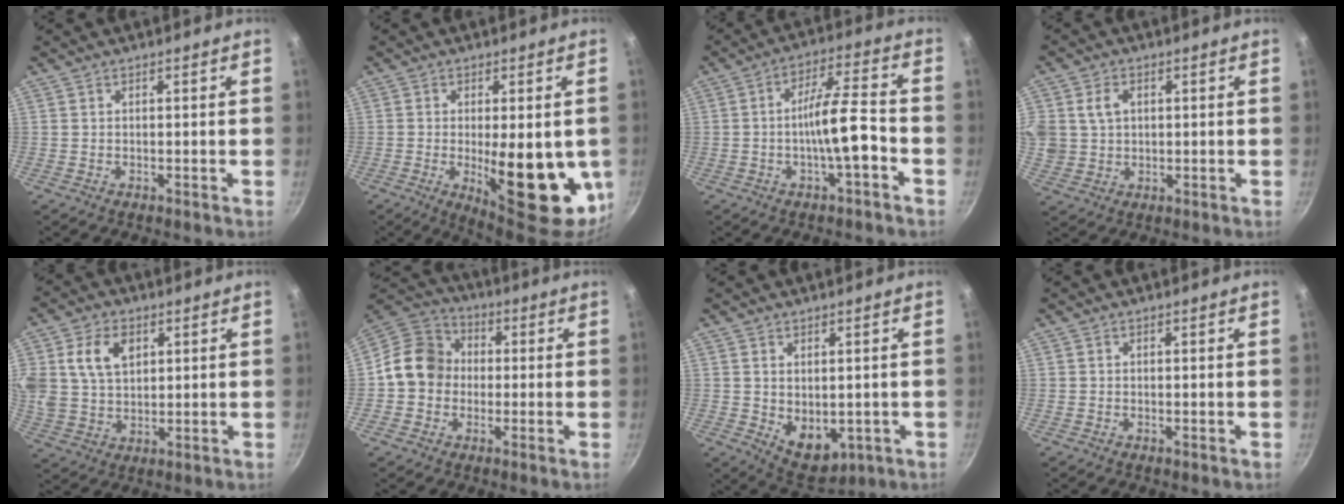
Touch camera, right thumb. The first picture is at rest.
{"total": 19.0, "force": [-3.1, 7.1, 17.4], "torque": [-0.206, -0.018, -0.026]}
{"total": 9.5, "force": [-3.1, 2.1, 8.8], "torque": [-0.141, 0.039, -0.053]}
{"total": 7.6, "force": [1.9, 6.1, 4.1], "torque": [-0.070, 0.001, 0.038]}
{"total": 11.5, "force": [3.9, 8.1, 7.2], "torque": [-0.129, 0.000, 0.075]}
{"total": 11.5, "force": [-0.4, 10.1, 5.5], "torque": [-0.058, 0.030, -0.030]}
{"total": 7.6, "force": [-0.2, 5.2, 5.5], "torque": [-0.063, -0.017, 0.016]}
{"total": 0.0}